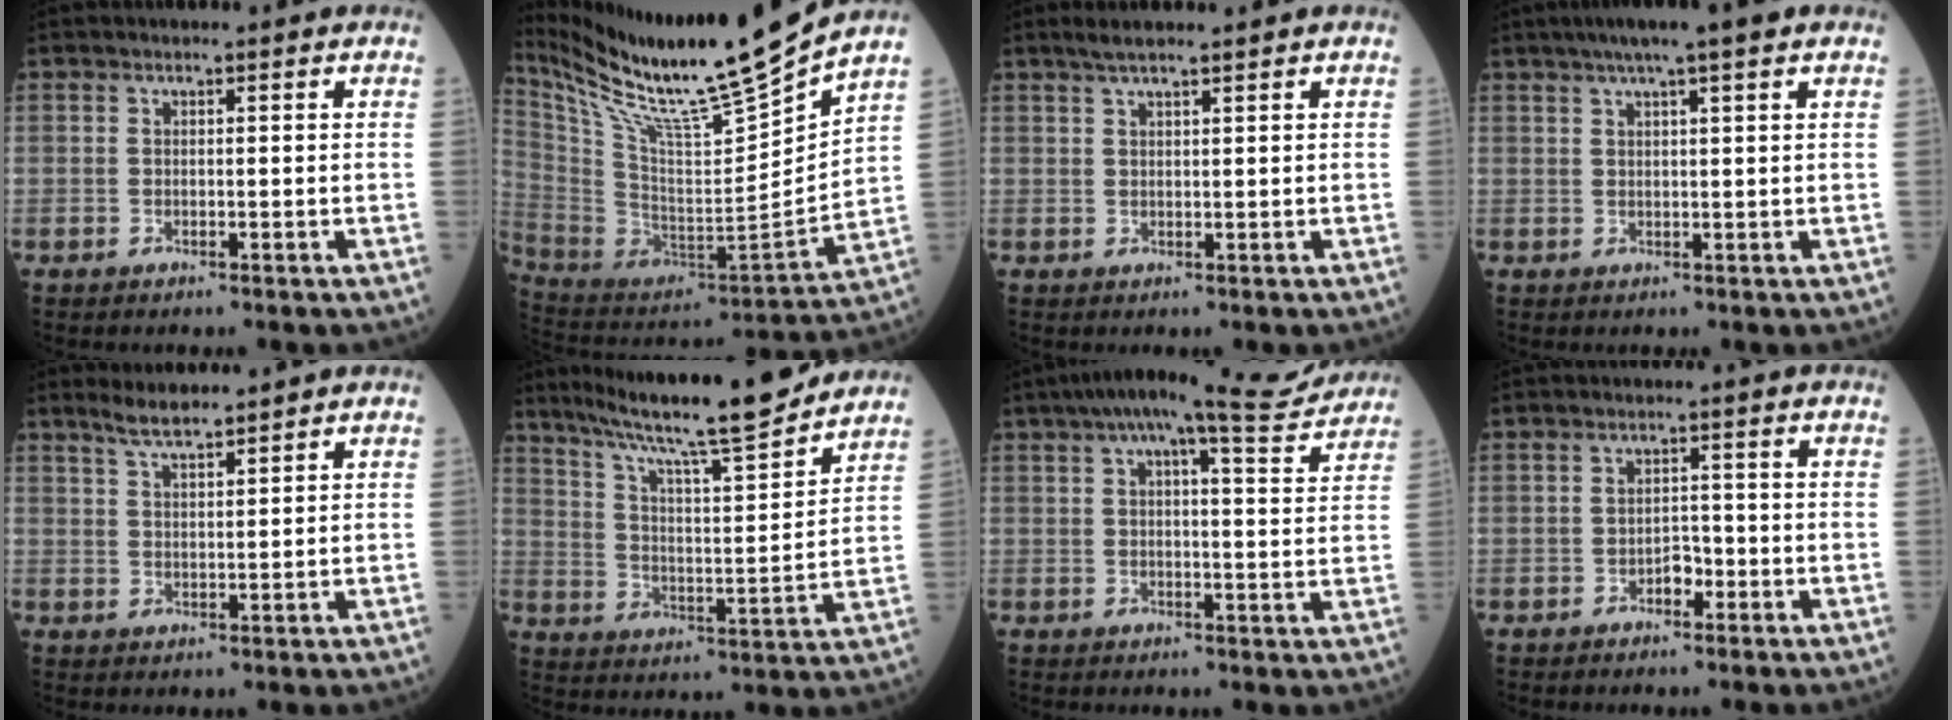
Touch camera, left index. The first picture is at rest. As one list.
[{"total": 23.5, "force": [19.8, -1.3, 12.7], "torque": [-0.234, -0.052, 0.345]}, {"total": 4.0, "force": [3.3, 0.2, 2.3], "torque": [-0.042, 0.020, 0.060]}, {"total": 7.7, "force": [5.5, 0.2, 5.4], "torque": [-0.084, 0.032, 0.082]}, {"total": 3.8, "force": [3.4, 0.3, 1.5], "torque": [-0.037, 0.004, 0.069]}, {"total": 19.5, "force": [16.7, 0.9, 10.1], "torque": [-0.169, 0.000, 0.261]}, {"total": 13.2, "force": [11.2, 1.4, 6.8], "torque": [-0.114, 0.018, 0.146]}, {"total": 2.0, "force": [-1.3, 1.1, 1.0], "torque": [-0.012, 0.002, -0.023]}]